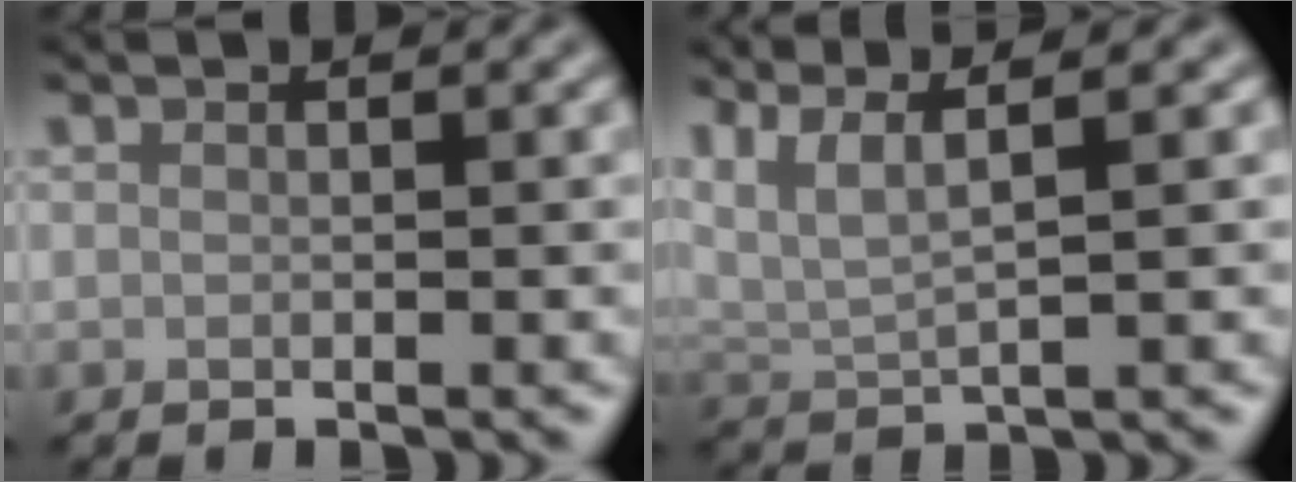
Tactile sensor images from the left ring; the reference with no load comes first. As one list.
[{"total": 4.6, "force": [2.8, 1.0, 3.5], "torque": [-0.069, 0.012, 0.052]}]